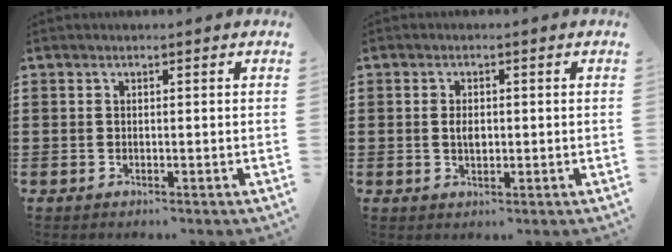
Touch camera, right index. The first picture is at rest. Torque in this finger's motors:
{"motor_torque": [0.67, 1.47, 0.03, 0.00]}